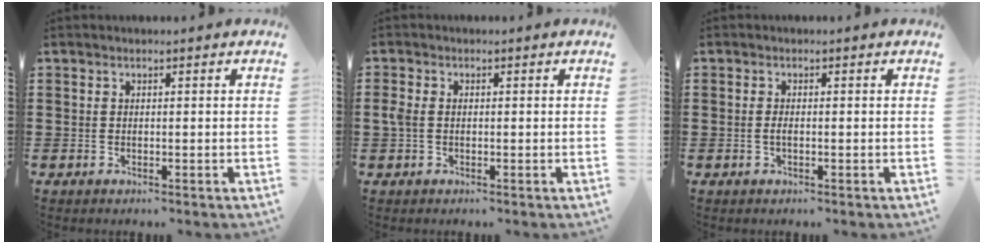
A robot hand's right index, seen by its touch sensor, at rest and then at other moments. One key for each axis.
{"total": 1.7, "fx": -0.1, "fy": 1.2, "fz": 1.2, "tx": -0.033, "ty": 0.003, "tz": -0.004}
{"total": 1.1, "fx": -0.3, "fy": 0.3, "fz": 1.0, "tx": -0.028, "ty": -0.004, "tz": -0.007}